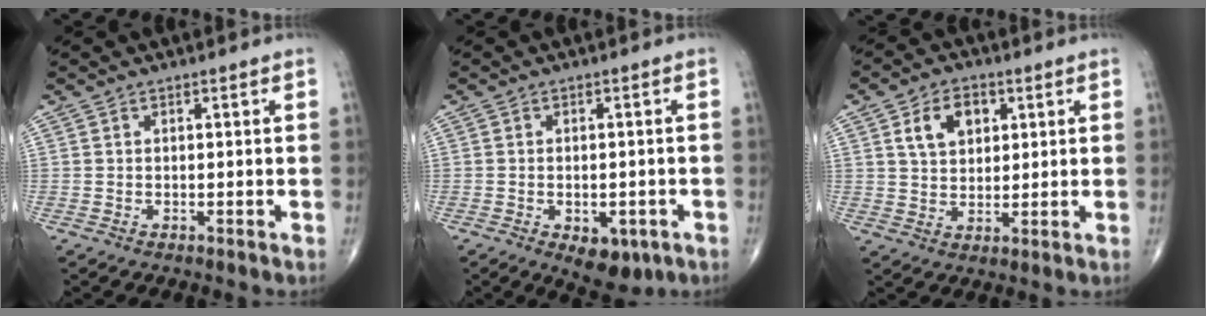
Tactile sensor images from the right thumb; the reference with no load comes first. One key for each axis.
{"total": 7.4, "fx": -3.2, "fy": 4.1, "fz": 5.3, "tx": -0.061, "ty": 0.006, "tz": -0.033}
{"total": 7.7, "fx": 2.8, "fy": 5.2, "fz": 4.8, "tx": -0.058, "ty": -0.006, "tz": 0.049}